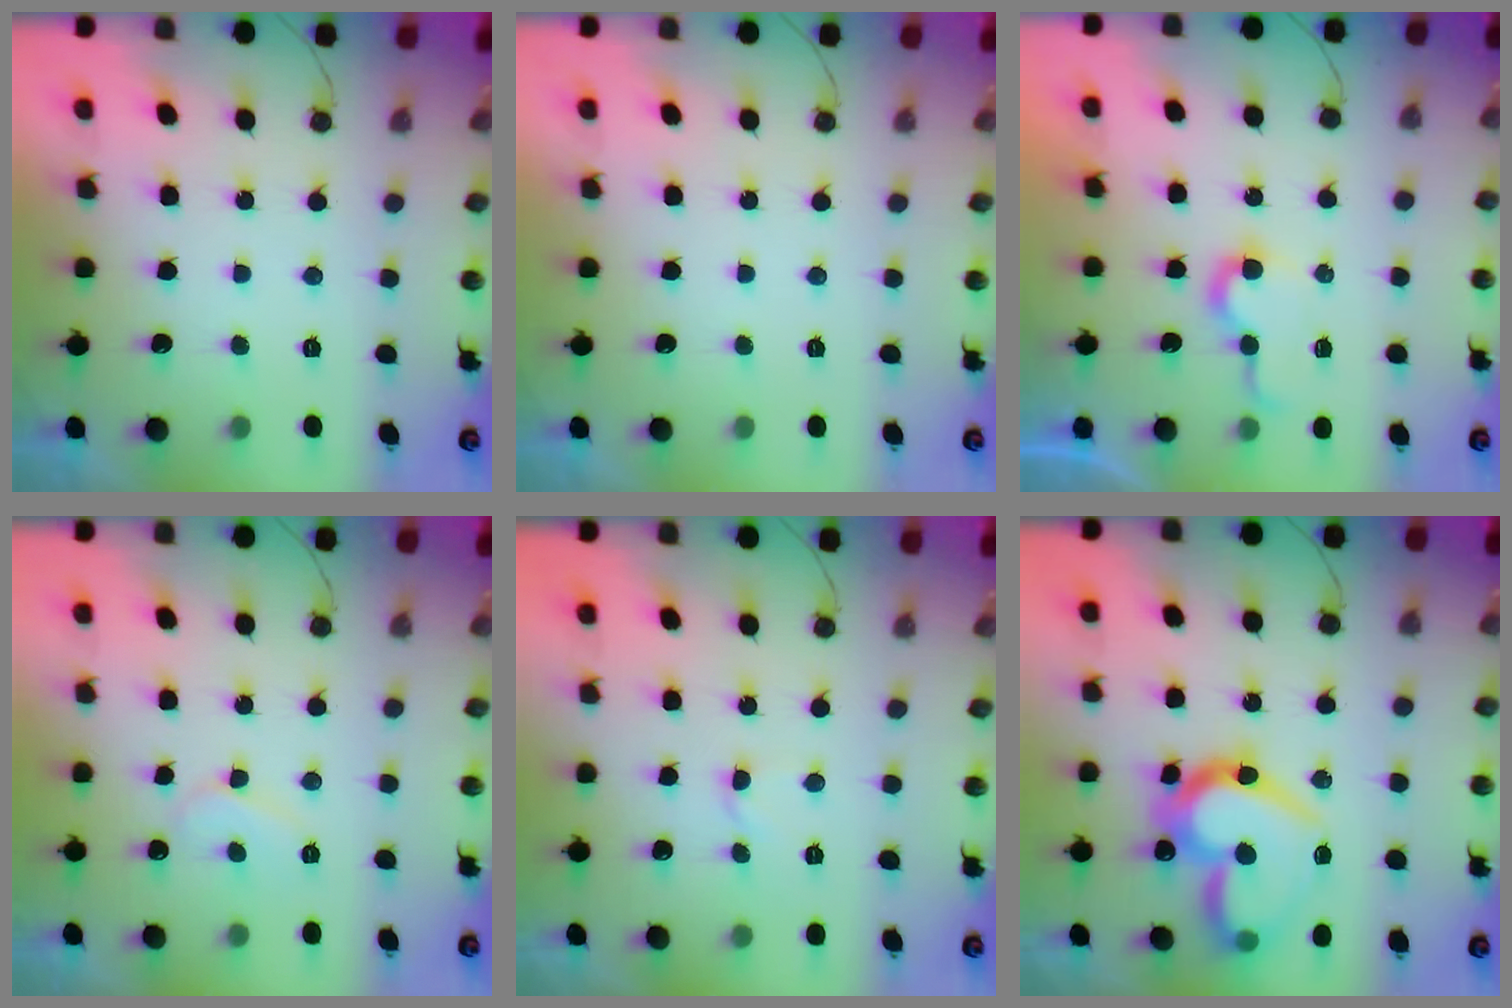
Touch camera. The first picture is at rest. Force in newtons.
{"total": 0.0}
{"total": 5.1, "press": 5.1, "slide": 0.6}
{"total": 6.6, "press": 6.6, "slide": 0.5}
{"total": 3.2, "press": 3.2, "slide": 0.3}
{"total": 22.6, "press": 22.5, "slide": 2.7}